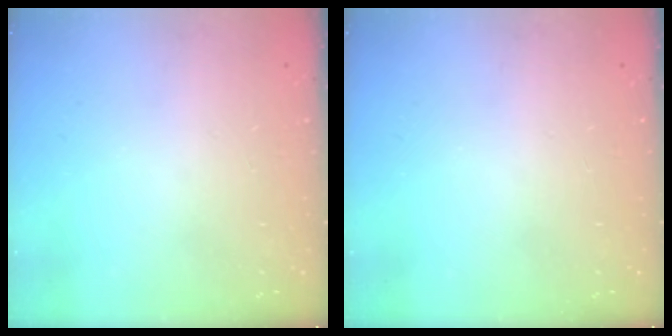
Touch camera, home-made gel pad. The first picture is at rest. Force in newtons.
{"total": 0.0}